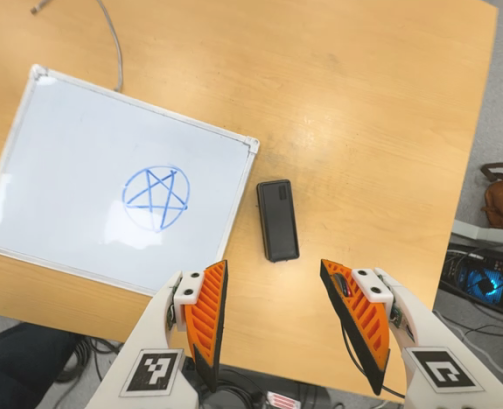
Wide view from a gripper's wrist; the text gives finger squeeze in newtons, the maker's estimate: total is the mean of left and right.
{"total": 0.0}